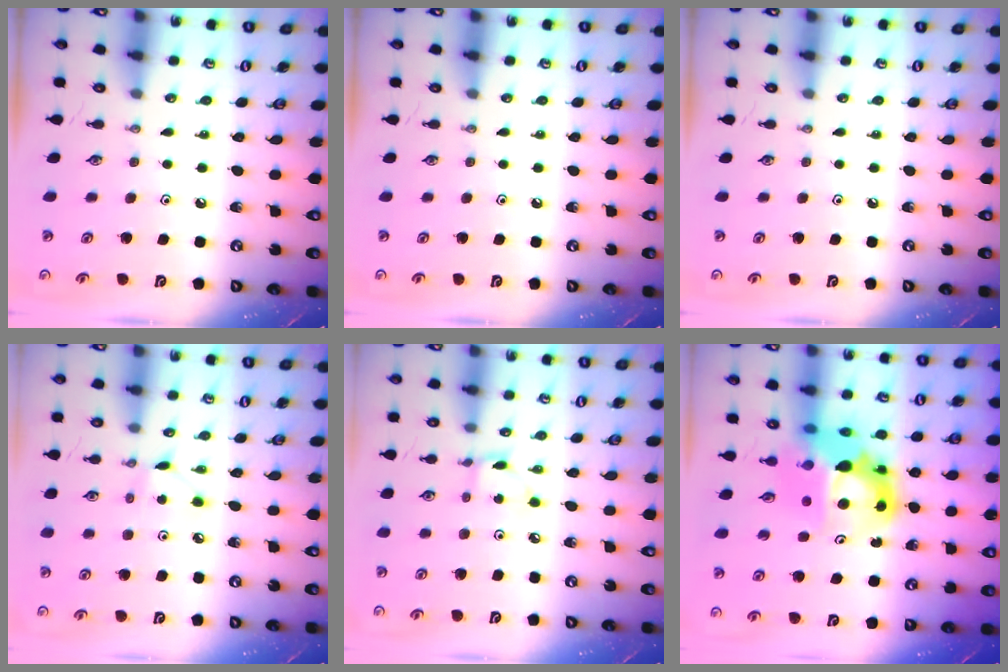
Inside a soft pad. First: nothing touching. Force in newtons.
{"total": 0.0}
{"total": 0.0}
{"total": 4.4, "press": 4.4, "slide": 0.4}
{"total": 1.8, "press": 1.8, "slide": 0.1}
{"total": 15.3, "press": 15.2, "slide": 1.2}